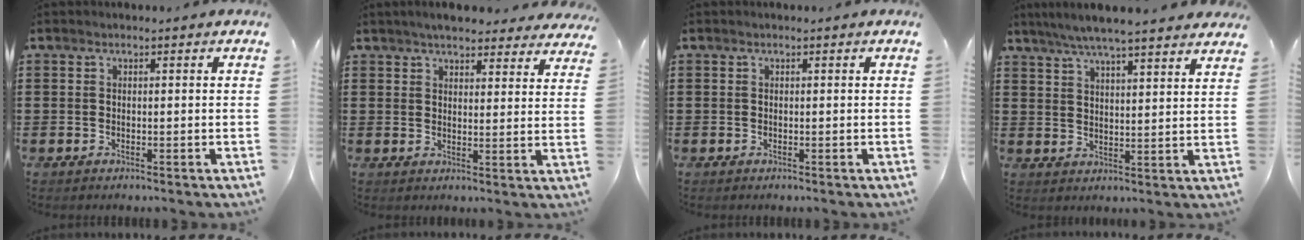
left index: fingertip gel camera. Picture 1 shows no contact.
{"total": 4.7, "force": [4.5, 0.7, 1.4], "torque": [-0.041, -0.012, 0.083]}
{"total": 0.0}
{"total": 5.7, "force": [5.2, 0.0, 2.3], "torque": [-0.061, -0.018, 0.091]}